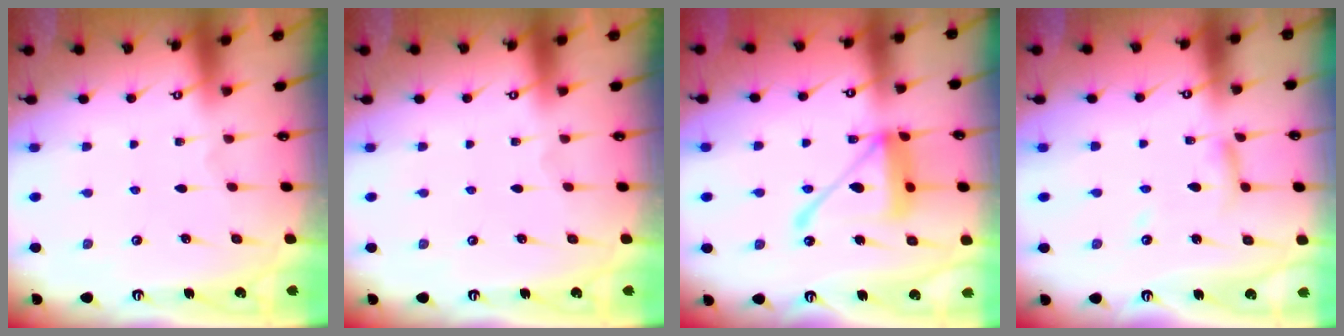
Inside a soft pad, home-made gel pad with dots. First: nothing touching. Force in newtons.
{"total": 0.0}
{"total": 16.0, "press": 16.0, "slide": 1.6}
{"total": 6.3, "press": 6.3, "slide": 0.4}